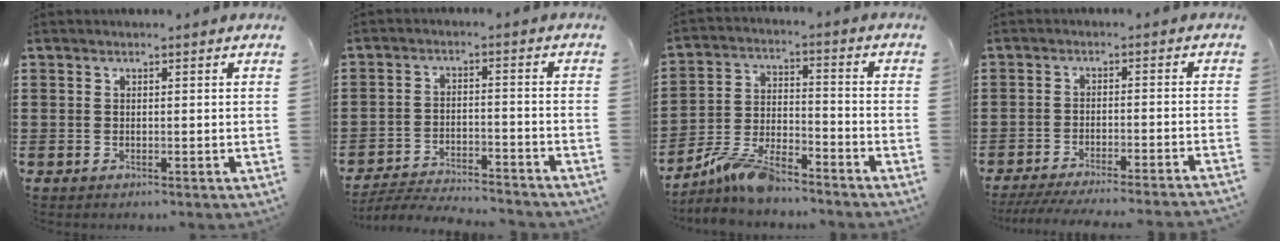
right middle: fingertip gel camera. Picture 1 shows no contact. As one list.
[{"total": 4.6, "force": [-4.6, 0.2, 0.9], "torque": [-0.025, -0.002, -0.095]}, {"total": 8.3, "force": [-7.1, 1.6, 3.9], "torque": [-0.089, 0.006, -0.139]}, {"total": 4.2, "force": [-3.8, -0.4, 1.5], "torque": [-0.025, -0.009, -0.074]}]